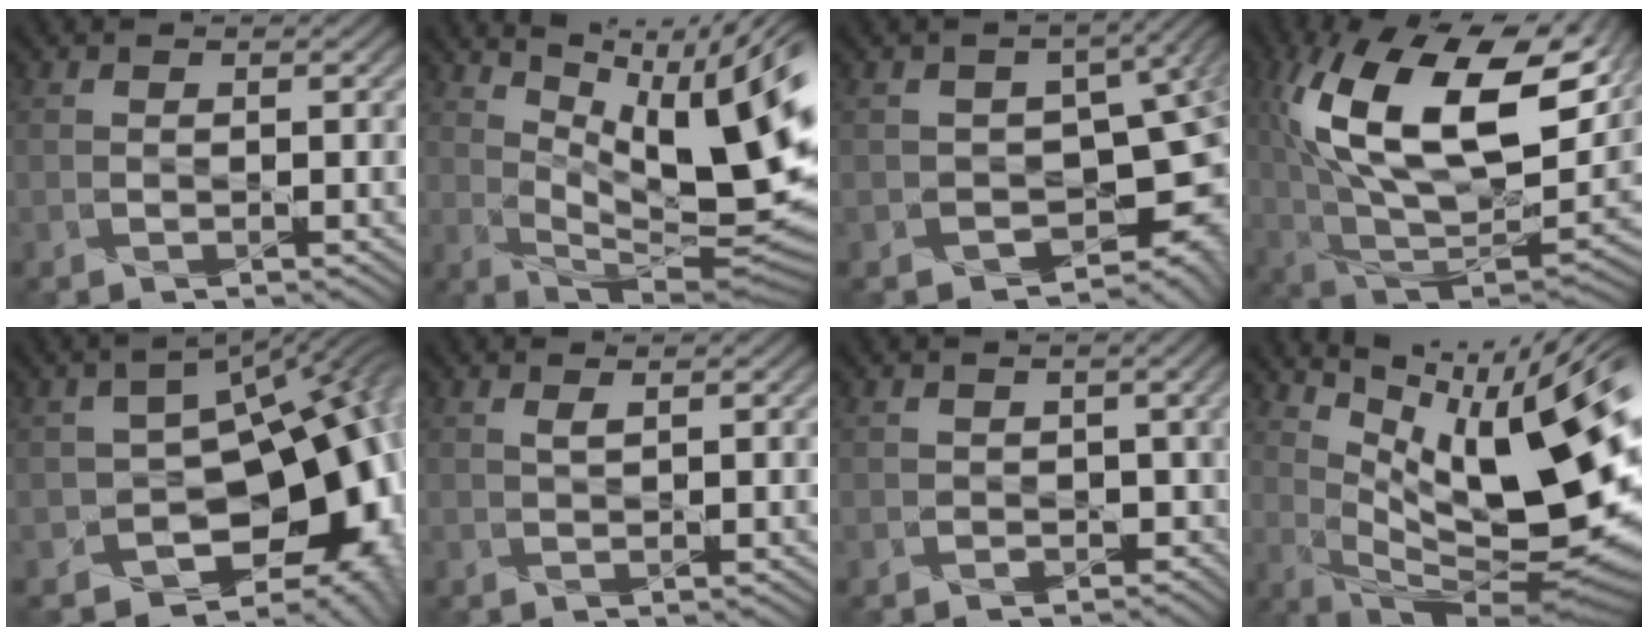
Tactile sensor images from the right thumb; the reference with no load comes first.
{"total": 15.9, "force": [6.2, 5.5, 13.6], "torque": [-0.191, 0.005, 0.113]}
{"total": 9.9, "force": [-2.2, 7.1, 6.5], "torque": [-0.064, -0.040, -0.017]}
{"total": 18.8, "force": [7.0, 9.6, 14.7], "torque": [-0.315, 0.030, 0.125]}
{"total": 14.1, "force": [-4.8, 9.0, 9.7], "torque": [-0.112, -0.032, -0.061]}
{"total": 1.0, "force": [0.7, 0.3, 0.6], "torque": [-0.006, 0.002, 0.013]}
{"total": 1.1, "force": [-0.1, 1.1, -0.1], "torque": [0.007, -0.007, 0.005]}
{"total": 16.3, "force": [5.6, 4.6, 14.6], "torque": [-0.229, -0.004, 0.125]}